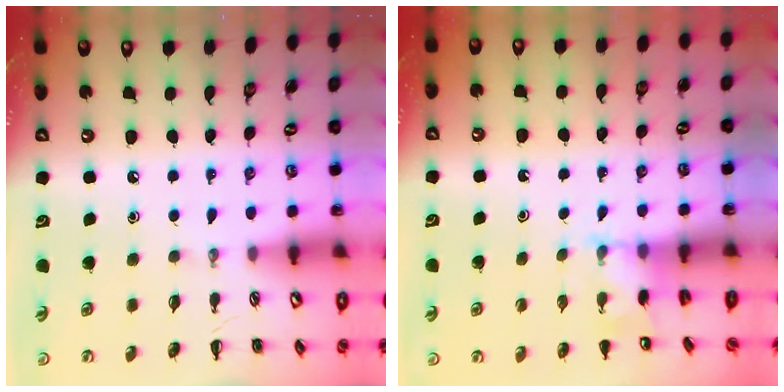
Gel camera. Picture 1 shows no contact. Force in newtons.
{"total": 4.4, "press": 4.2, "slide": 1.3}